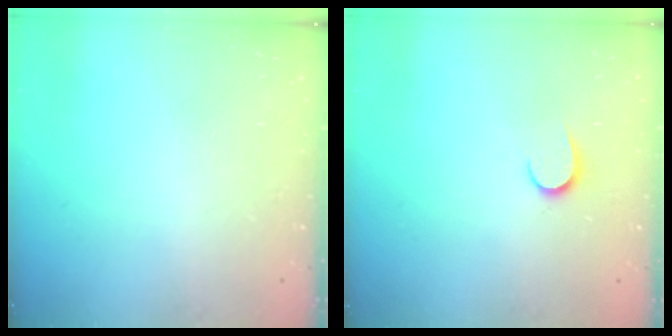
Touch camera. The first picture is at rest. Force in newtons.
{"total": 6.3, "press": 6.3, "slide": 0.5}